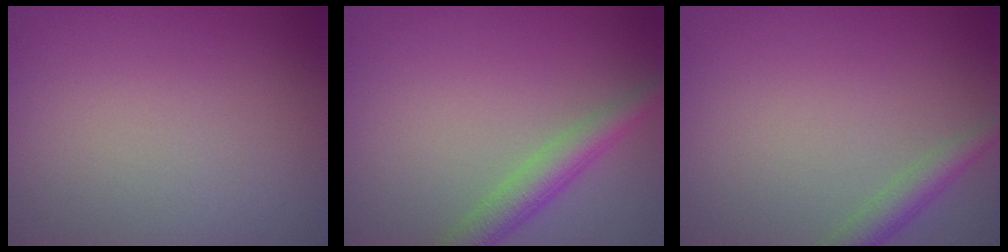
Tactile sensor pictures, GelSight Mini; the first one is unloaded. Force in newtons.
{"total": 3.2, "press": 3.2, "slide": 0.1}
{"total": 2.4, "press": 2.4, "slide": 0.1}